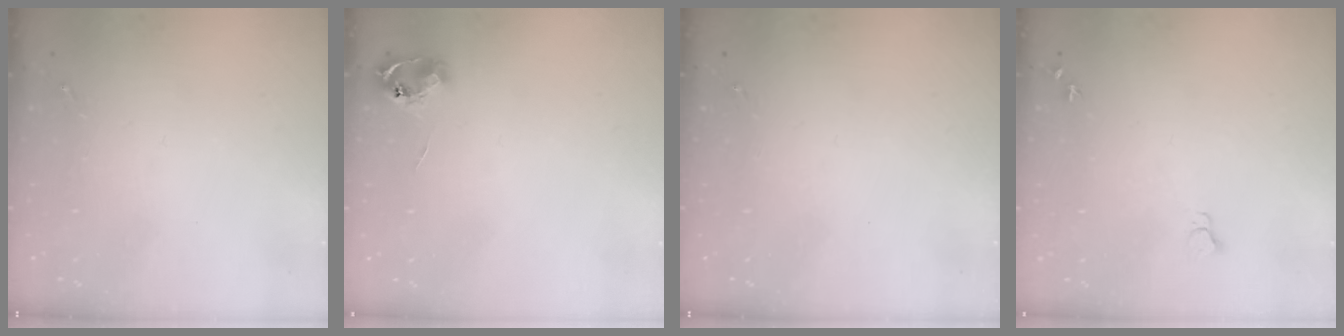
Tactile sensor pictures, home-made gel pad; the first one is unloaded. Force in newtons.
{"total": 6.0, "press": 6.0, "slide": 0.7}
{"total": 0.0}
{"total": 4.1, "press": 4.0, "slide": 0.5}